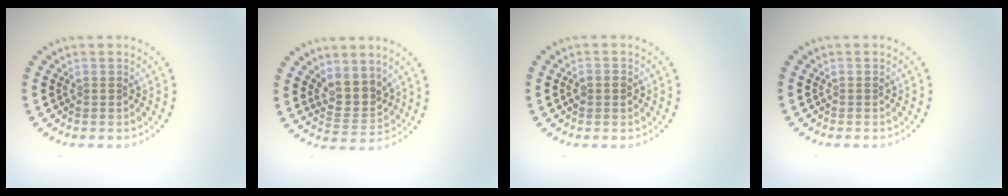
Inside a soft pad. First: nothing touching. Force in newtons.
{"total": 3.3, "press": 2.9, "slide": 1.7}
{"total": 1.1, "press": 1.1, "slide": 0.3}
{"total": 0.0}